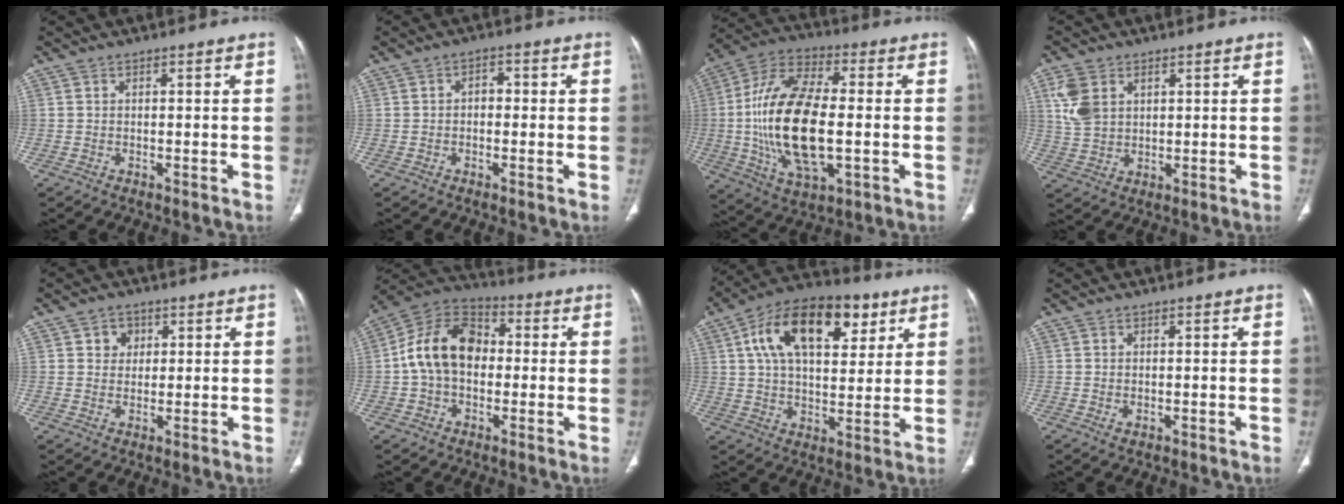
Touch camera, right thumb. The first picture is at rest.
{"total": 2.3, "force": [-0.2, 1.7, 1.6], "torque": [-0.013, 0.010, -0.008]}
{"total": 22.1, "force": [-1.6, 10.4, 19.5], "torque": [-0.385, 0.010, -0.025]}
{"total": 7.4, "force": [2.8, 5.2, 4.4], "torque": [-0.086, -0.006, 0.062]}
{"total": 3.7, "force": [1.4, 3.2, 1.2], "torque": [0.002, -0.003, 0.020]}
{"total": 14.5, "force": [0.1, 10.4, 10.1], "torque": [-0.164, 0.034, -0.012]}
{"total": 20.7, "force": [8.3, 11.3, 15.3], "torque": [-0.226, 0.000, 0.131]}
{"total": 1.0, "force": [-0.2, 0.7, 0.7], "torque": [-0.014, -0.004, 0.000]}